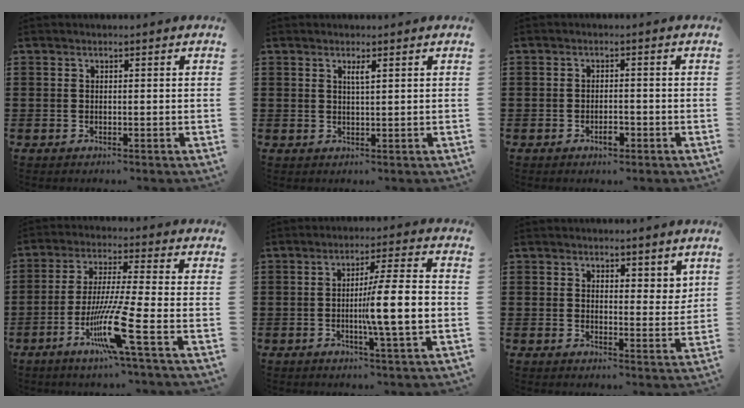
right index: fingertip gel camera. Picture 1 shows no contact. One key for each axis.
{"total": 1.4, "fx": 0.7, "fy": 0.2, "fz": 1.2, "tx": -0.023, "ty": 0.001, "tz": 0.011}
{"total": 2.3, "fx": -1.3, "fy": 0.8, "fz": 1.7, "tx": -0.031, "ty": 0.001, "tz": -0.023}
{"total": 11.6, "fx": -5.1, "fy": 0.2, "fz": 10.5, "tx": -0.213, "ty": -0.012, "tz": -0.098}
{"total": 8.8, "fx": -1.4, "fy": 0.1, "fz": 8.7, "tx": -0.132, "ty": -0.012, "tz": -0.033}
{"total": 3.1, "fx": 2.6, "fy": 1.4, "fz": 0.7, "tx": -0.012, "ty": 0.003, "tz": 0.048}